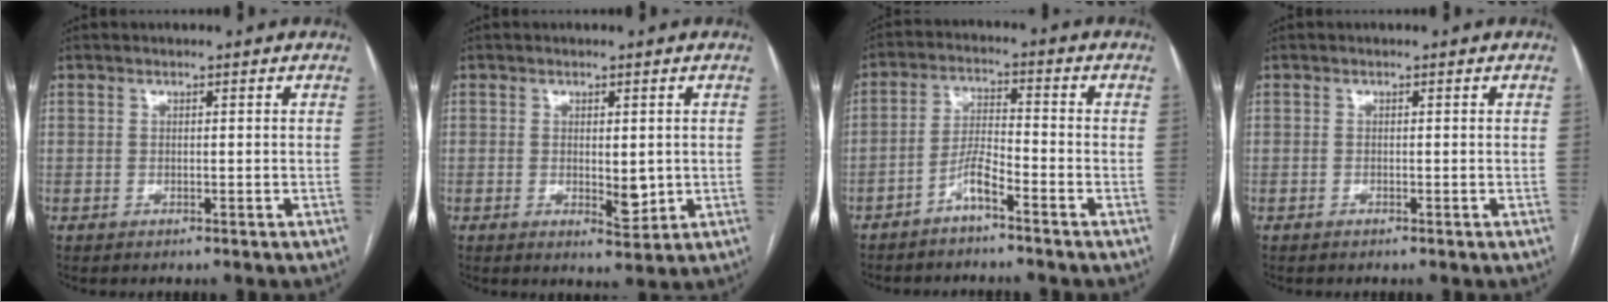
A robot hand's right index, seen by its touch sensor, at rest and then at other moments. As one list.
[{"total": 3.6, "force": [-0.2, 1.5, 3.3], "torque": [-0.048, -0.007, 0.003]}, {"total": 4.7, "force": [-3.4, 0.3, 3.2], "torque": [-0.068, 0.006, -0.069]}, {"total": 0.0}]